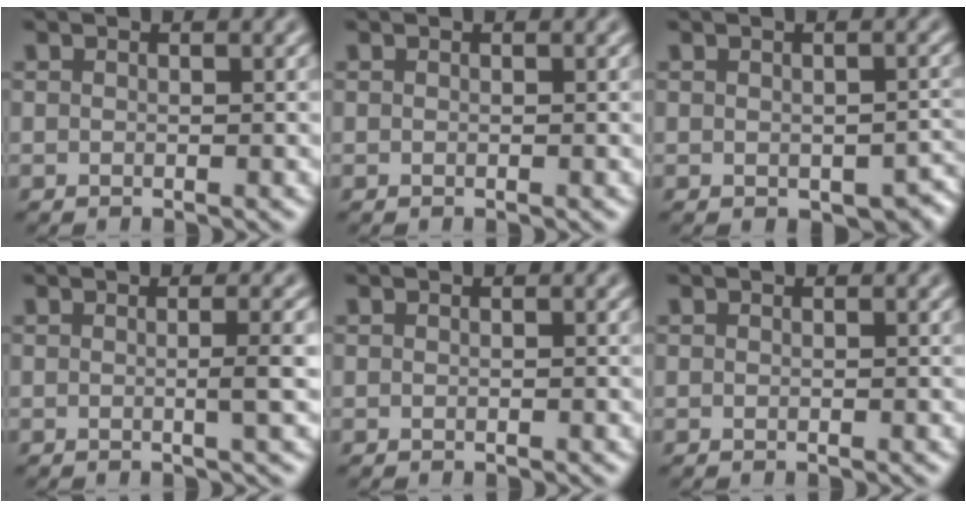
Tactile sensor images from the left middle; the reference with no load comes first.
{"total": 0.0}
{"total": 3.7, "force": [-1.4, 2.2, 2.6], "torque": [-0.028, -0.020, -0.005]}
{"total": 2.2, "force": [-0.1, 0.4, 2.2], "torque": [-0.031, -0.001, -0.007]}
{"total": 0.0}
{"total": 0.0}